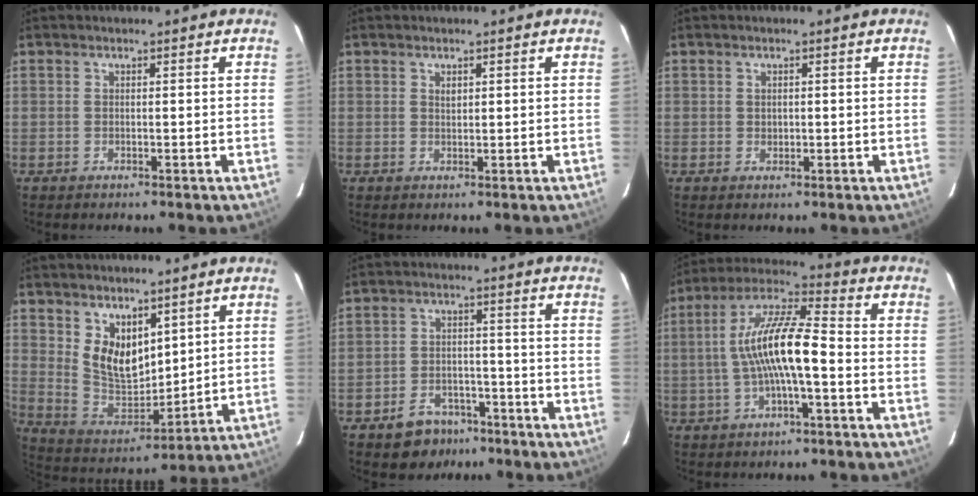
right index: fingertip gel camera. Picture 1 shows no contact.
{"total": 1.1, "force": [0.5, 0.7, 0.7], "torque": [-0.010, 0.003, 0.010]}
{"total": 1.1, "force": [0.2, 1.0, 0.5], "torque": [-0.006, 0.002, 0.005]}
{"total": 10.5, "force": [5.4, 6.4, 6.3], "torque": [-0.108, -0.009, 0.120]}
{"total": 8.0, "force": [-5.7, 5.0, 2.3], "torque": [-0.066, 0.021, -0.073]}
{"total": 12.6, "force": [-1.9, 2.7, 12.2], "torque": [-0.234, 0.017, -0.037]}